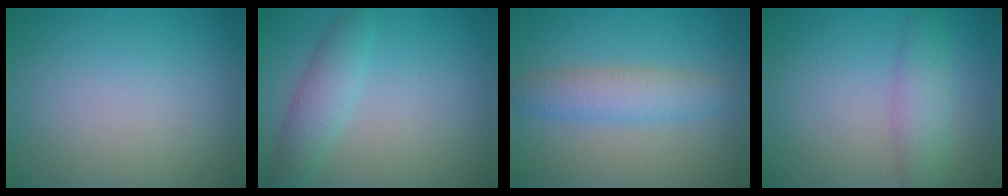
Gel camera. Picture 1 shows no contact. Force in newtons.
{"total": 2.9, "press": 2.9, "slide": 0.2}
{"total": 3.5, "press": 3.5, "slide": 0.0}
{"total": 3.1, "press": 3.1, "slide": 0.0}